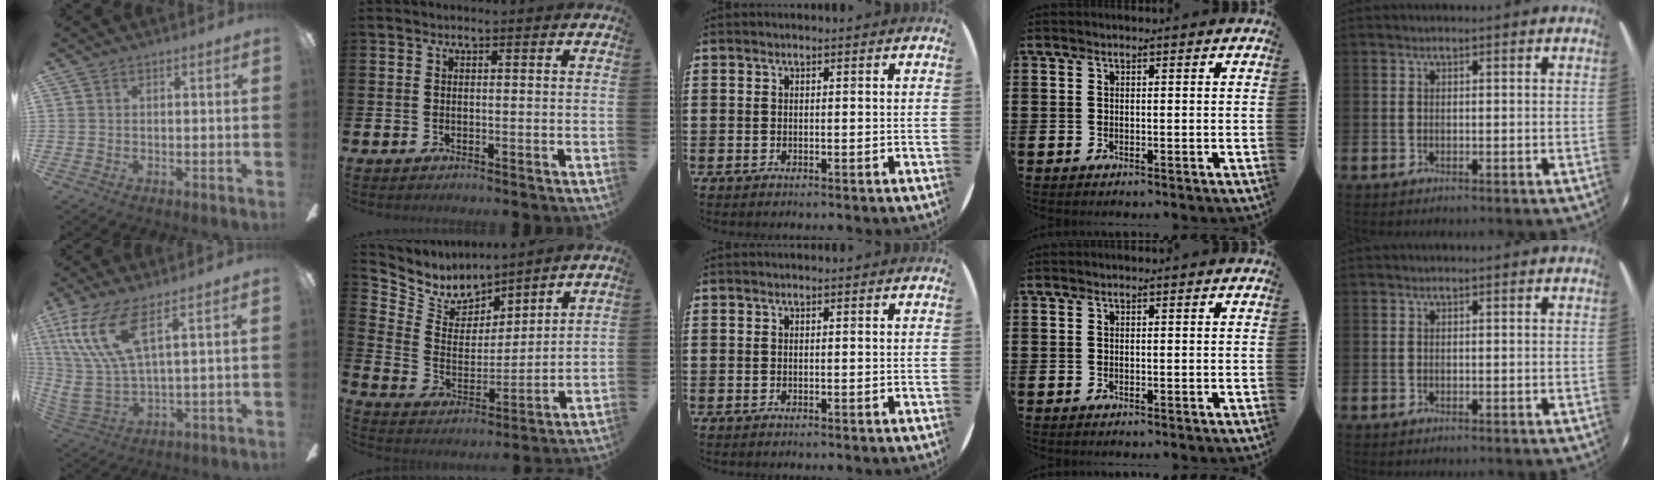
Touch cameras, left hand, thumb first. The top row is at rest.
{"thumb": {"total": 15.2, "force": [8.3, 4.5, 11.9], "torque": [-0.269, -0.028, 0.146]}, "index": {"total": 6.7, "force": [6.2, 2.6, 0.2], "torque": [-0.049, -0.051, 0.112]}}